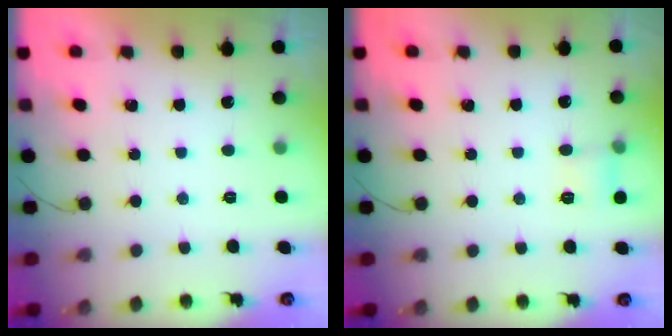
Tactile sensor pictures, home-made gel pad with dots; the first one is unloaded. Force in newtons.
{"total": 3.9, "press": 3.7, "slide": 1.3}